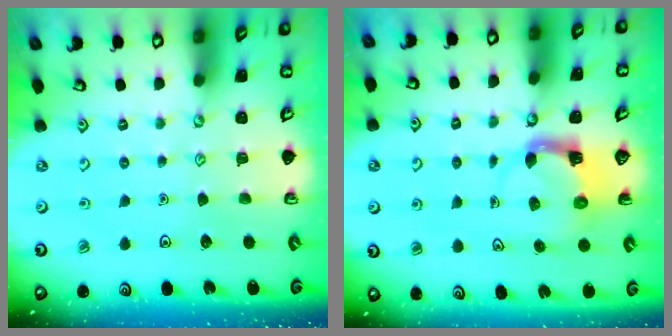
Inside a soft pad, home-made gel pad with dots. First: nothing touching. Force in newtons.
{"total": 3.8, "press": 3.7, "slide": 0.7}